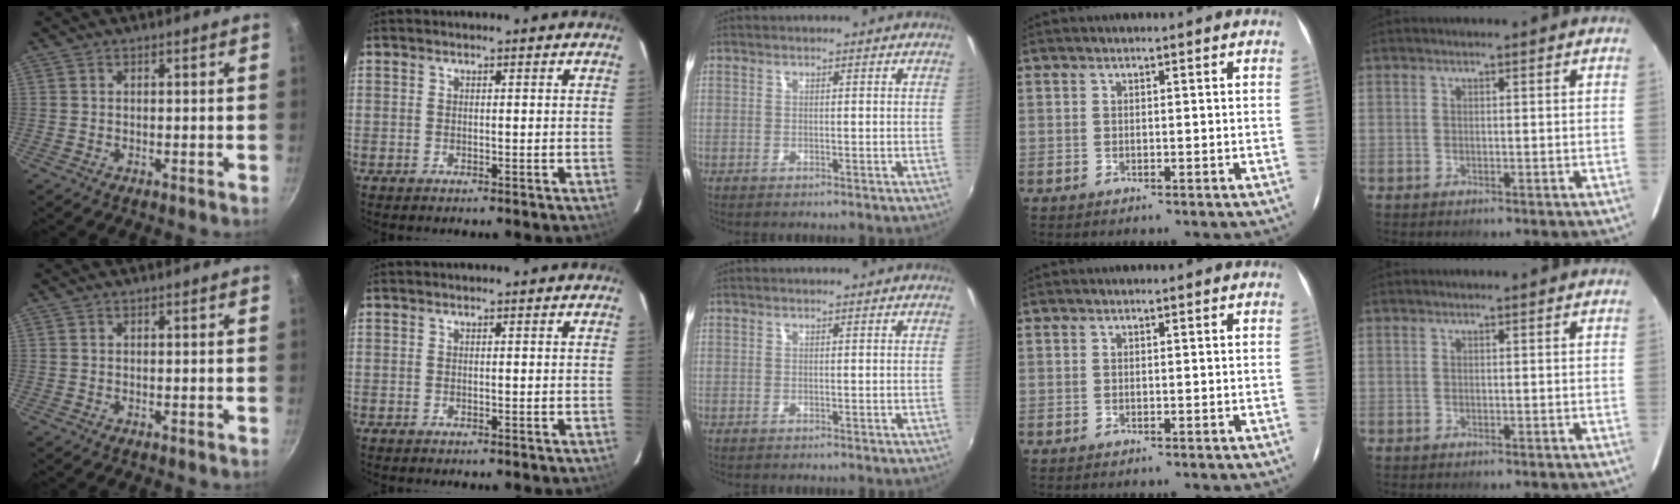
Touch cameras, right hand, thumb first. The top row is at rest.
{}